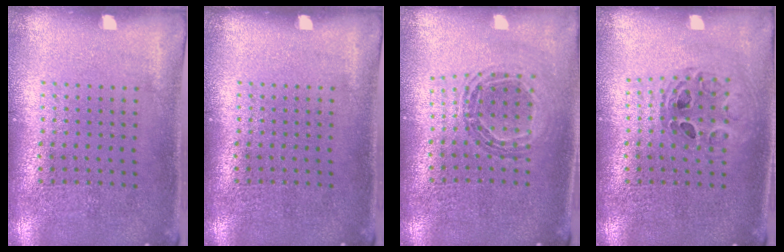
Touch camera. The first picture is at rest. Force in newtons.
{"total": 0.0}
{"total": 0.8, "press": 0.8, "slide": 0.1}
{"total": 0.8, "press": 0.7, "slide": 0.2}